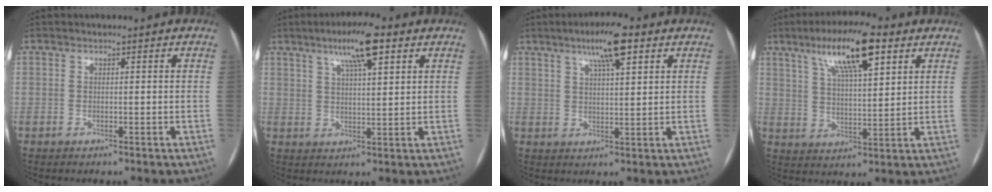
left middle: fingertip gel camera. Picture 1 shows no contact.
{"total": 8.0, "force": [4.6, 1.2, 6.4], "torque": [-0.112, 0.013, 0.074]}
{"total": 7.3, "force": [4.2, 1.1, 5.9], "torque": [-0.103, 0.012, 0.067]}
{"total": 11.9, "force": [6.6, 2.4, 9.6], "torque": [-0.170, 0.016, 0.112]}